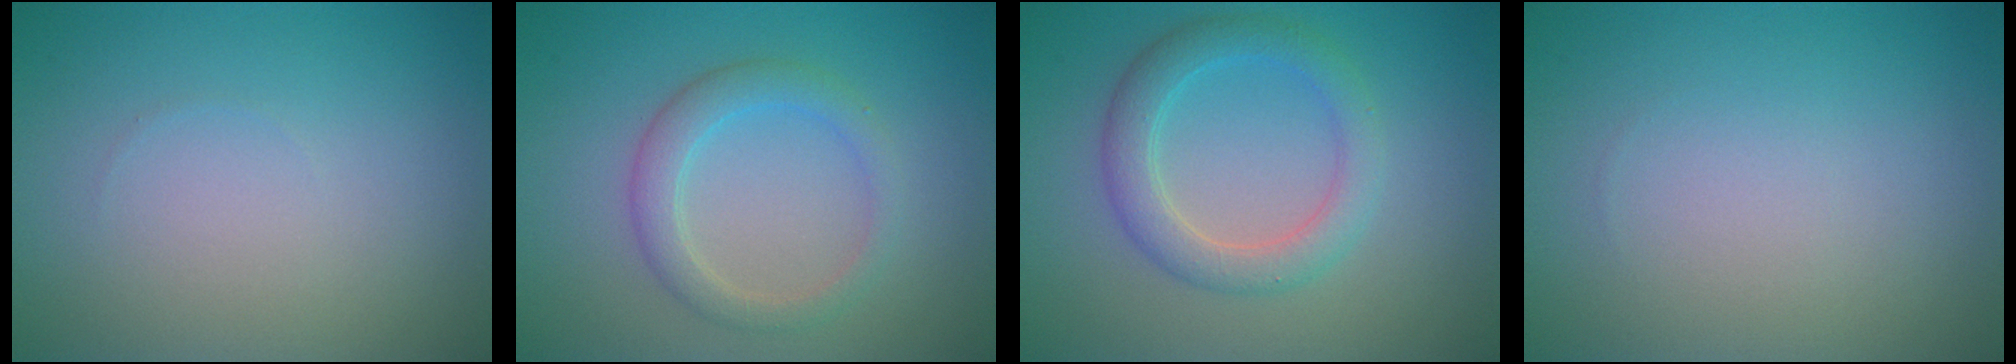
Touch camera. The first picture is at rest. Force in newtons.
{"total": 2.8, "press": 2.8, "slide": 0.2}
{"total": 3.6, "press": 3.6, "slide": 0.1}
{"total": 0.0}